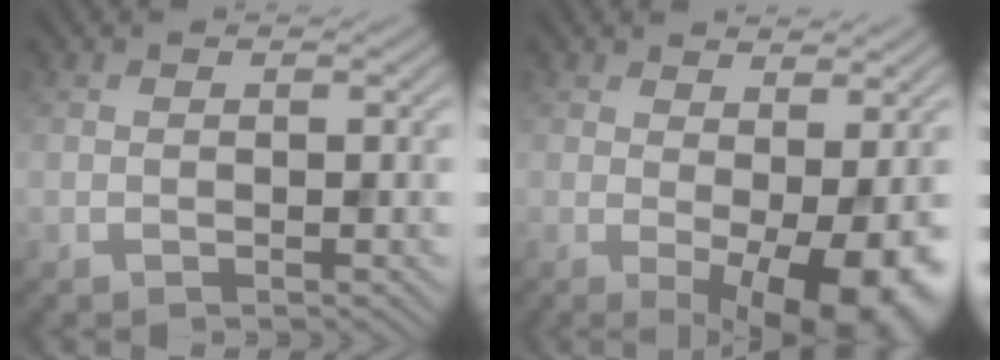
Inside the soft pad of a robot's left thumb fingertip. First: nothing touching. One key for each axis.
{"total": 8.2, "fx": -0.8, "fy": 3.4, "fz": 7.5, "tx": -0.103, "ty": -0.013, "tz": -0.001}